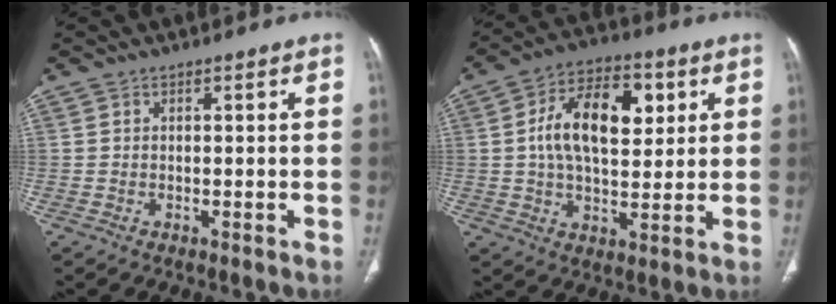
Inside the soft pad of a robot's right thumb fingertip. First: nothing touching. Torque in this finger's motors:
{"motor_torque": [1.01, 3.03, 0.90, -0.61, 0.28]}